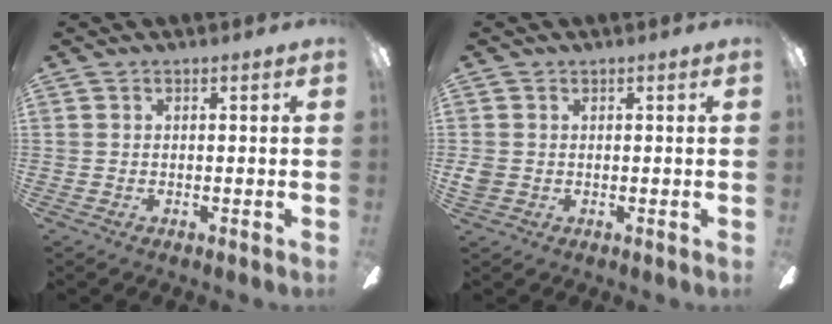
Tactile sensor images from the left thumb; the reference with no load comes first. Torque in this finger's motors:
{"motor_torque": [0.18, 0.24, 0.10, -0.19, 0.00]}